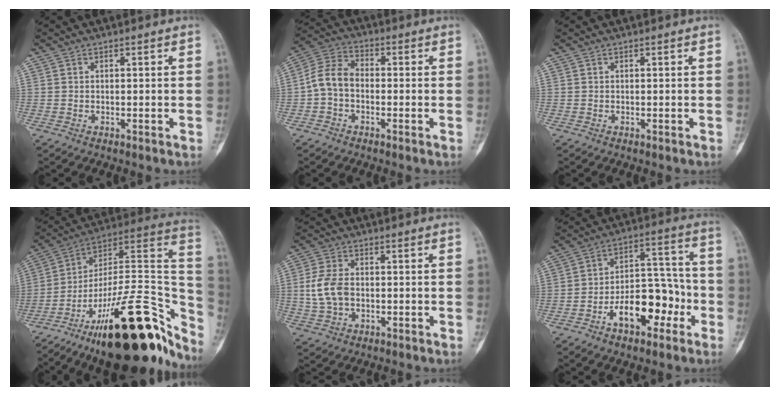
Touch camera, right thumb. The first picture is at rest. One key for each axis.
{"total": 7.4, "fx": -1.3, "fy": 5.3, "fz": 5.0, "tx": -0.090, "ty": 0.027, "tz": -0.040}
{"total": 0.0}
{"total": 35.4, "fx": -19.0, "fy": 12.9, "fz": 26.9, "tx": -0.303, "ty": 0.088, "tz": -0.292}
{"total": 7.5, "fx": -0.2, "fy": 5.1, "fz": 5.6, "tx": -0.114, "ty": 0.008, "tz": -0.004}
{"total": 14.0, "fx": -5.8, "fy": 7.9, "fz": 10.1, "tx": -0.129, "ty": 0.057, "tz": -0.093}